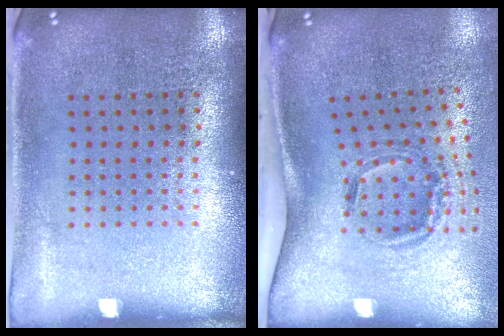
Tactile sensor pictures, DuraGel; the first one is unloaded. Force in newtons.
{"total": 2.0, "press": 1.2, "slide": 1.6}